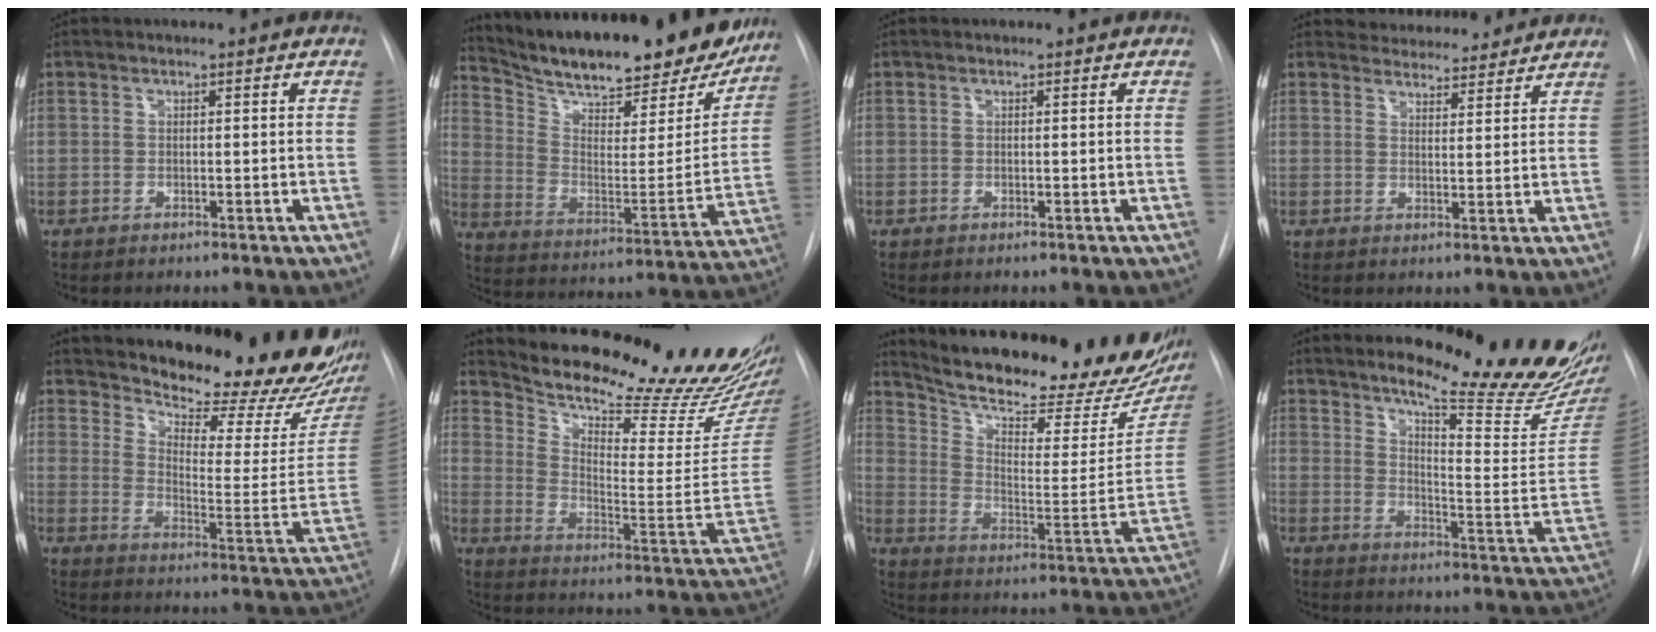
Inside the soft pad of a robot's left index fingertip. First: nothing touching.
{"total": 29.0, "force": [24.4, 7.4, 13.9], "torque": [-0.225, -0.043, 0.334]}
{"total": 0.0}
{"total": 9.5, "force": [9.1, 2.5, 1.3], "torque": [-0.005, 0.006, 0.110]}
{"total": 22.3, "force": [20.2, 2.5, 9.1], "torque": [-0.138, -0.108, 0.259]}
{"total": 27.5, "force": [24.8, 2.6, 11.5], "torque": [-0.181, -0.112, 0.325]}
{"total": 28.2, "force": [23.5, 6.7, 14.1], "torque": [-0.225, -0.058, 0.313]}
{"total": 21.2, "force": [18.3, 0.9, 10.7], "torque": [-0.151, -0.112, 0.230]}